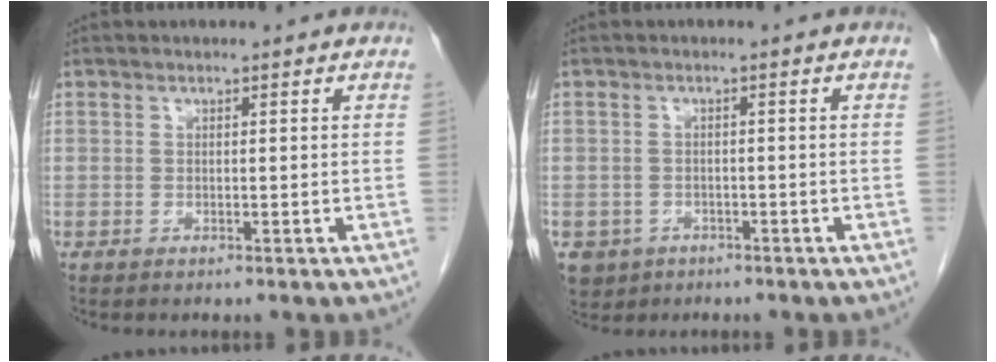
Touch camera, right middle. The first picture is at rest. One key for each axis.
{"total": 4.6, "fx": -2.4, "fy": 3.8, "fz": 1.0, "tx": -0.020, "ty": 0.004, "tz": -0.034}